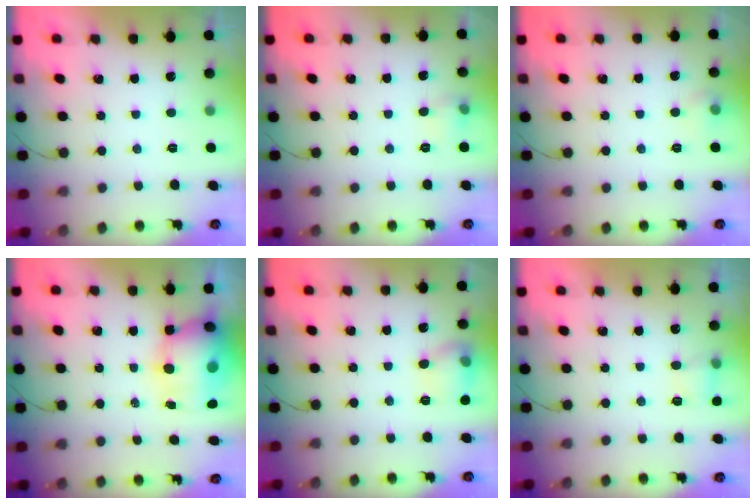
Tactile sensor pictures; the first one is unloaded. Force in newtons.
{"total": 4.8, "press": 4.7, "slide": 1.2}
{"total": 5.2, "press": 5.1, "slide": 1.2}
{"total": 16.3, "press": 14.2, "slide": 8.1}
{"total": 10.0, "press": 10.0, "slide": 0.7}
{"total": 4.7, "press": 4.4, "slide": 1.6}